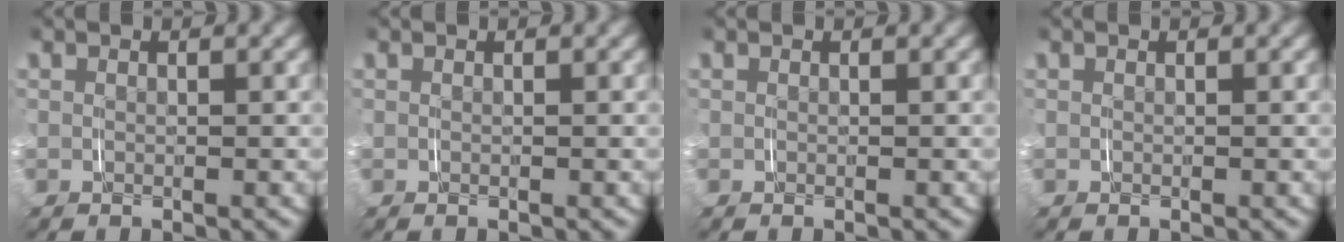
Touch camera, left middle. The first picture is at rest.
{"total": 0.0}
{"total": 0.0}
{"total": 0.0}